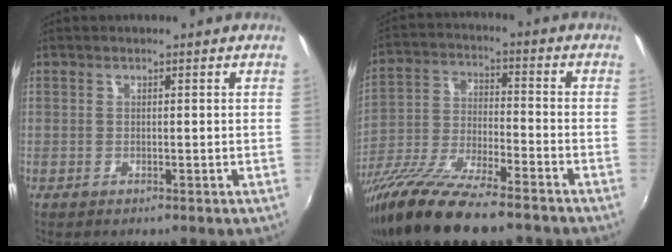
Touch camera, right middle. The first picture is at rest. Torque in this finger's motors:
{"motor_torque": [1.11, -1.03, 0.89, 0.21]}